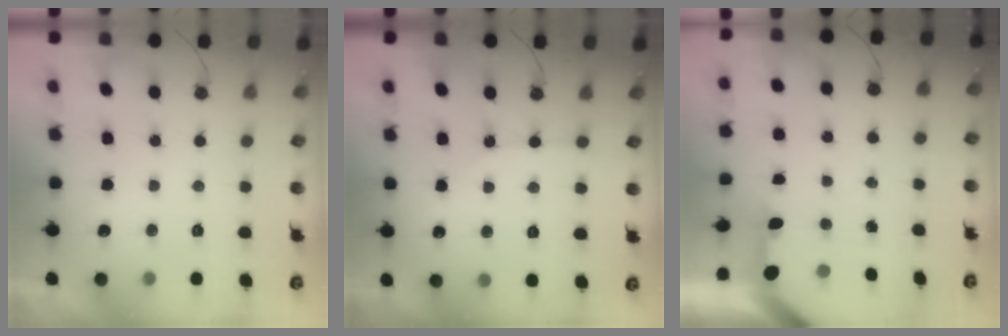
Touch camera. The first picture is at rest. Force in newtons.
{"total": 3.4, "press": 3.4, "slide": 0.4}
{"total": 3.4, "press": 3.4, "slide": 0.3}